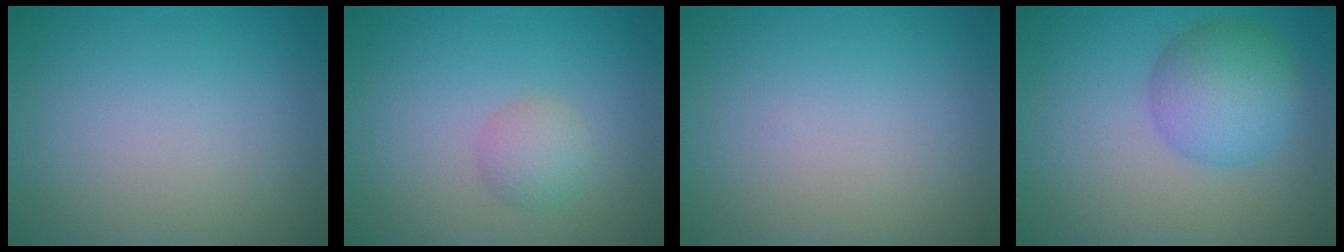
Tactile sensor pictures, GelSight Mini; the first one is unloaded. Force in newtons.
{"total": 1.9, "press": 1.9, "slide": 0.0}
{"total": 0.0}
{"total": 4.9, "press": 4.9, "slide": 0.1}